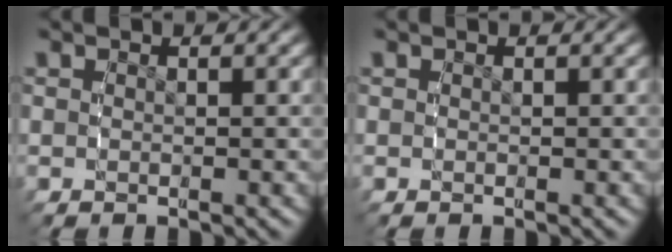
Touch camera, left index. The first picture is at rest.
{"total": 0.0}